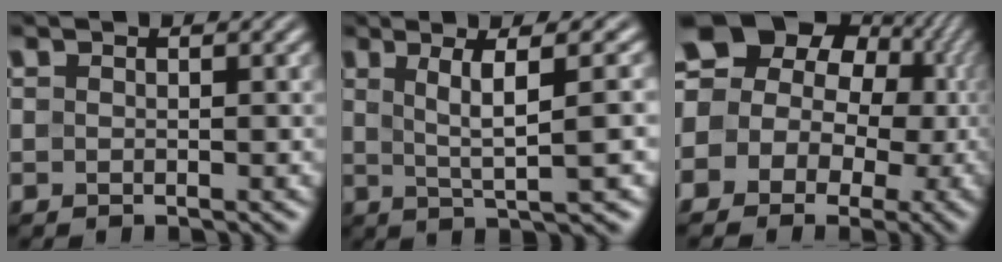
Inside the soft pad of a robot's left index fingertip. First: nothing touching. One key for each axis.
{"total": 6.0, "fx": 1.5, "fy": 1.1, "fz": 5.8, "tx": -0.088, "ty": 0.008, "tz": 0.026}
{"total": 19.4, "fx": 5.0, "fy": 16.4, "fz": 9.0, "tx": -0.182, "ty": 0.037, "tz": 0.040}